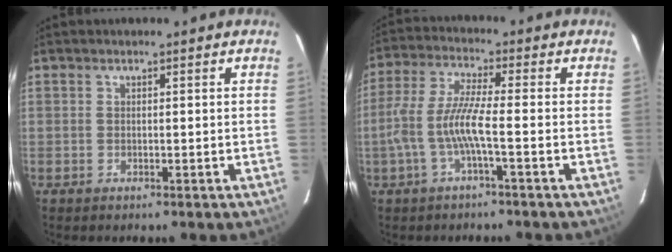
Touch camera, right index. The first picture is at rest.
{"total": 7.9, "force": [-2.6, 0.3, 7.4], "torque": [-0.167, 0.001, -0.046]}